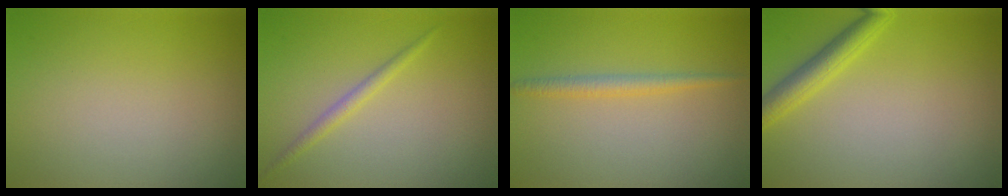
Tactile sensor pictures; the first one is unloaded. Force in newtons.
{"total": 1.3, "press": 1.3, "slide": 0.0}
{"total": 1.7, "press": 1.7, "slide": 0.1}
{"total": 2.9, "press": 2.9, "slide": 0.1}